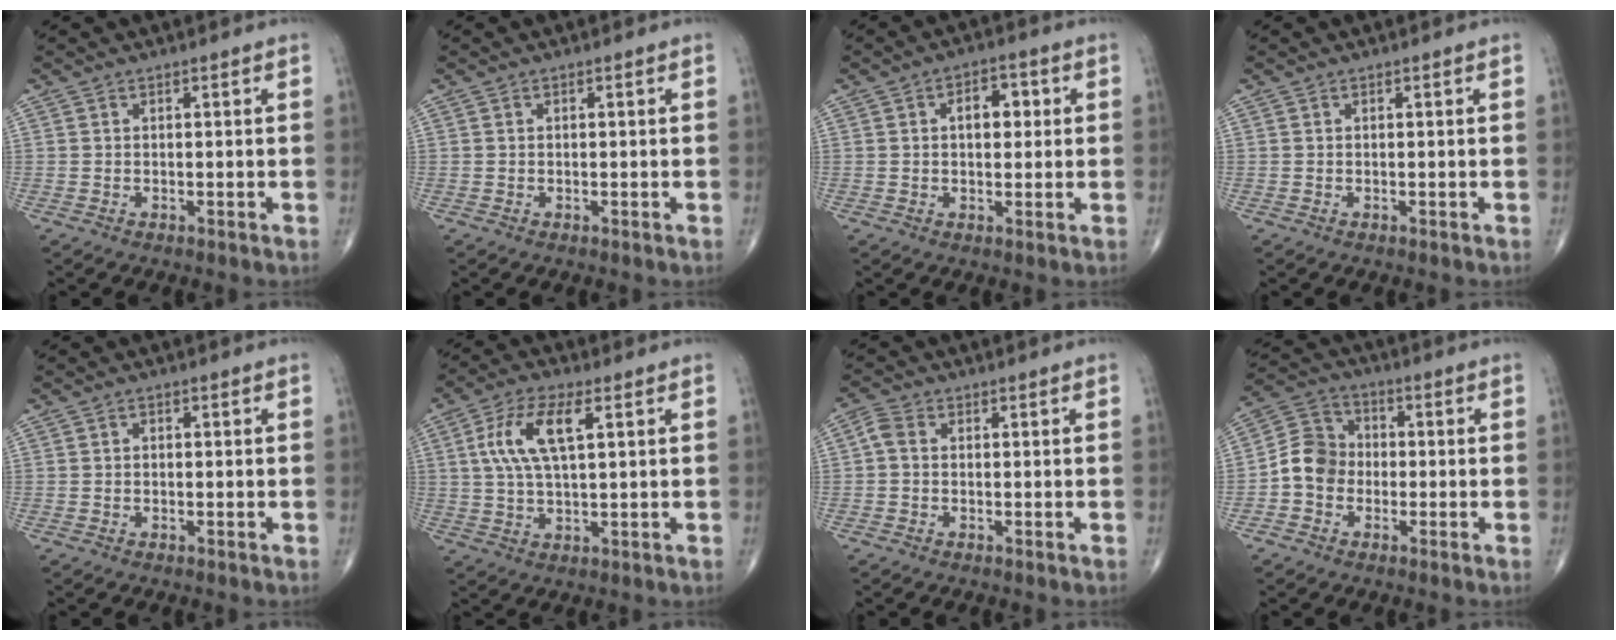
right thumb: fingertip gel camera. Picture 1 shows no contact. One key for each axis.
{"total": 0.0}
{"total": 6.0, "fx": 1.2, "fy": 3.6, "fz": 4.7, "tx": -0.050, "ty": 0.008, "tz": 0.013}
{"total": 0.0}
{"total": 0.8, "fx": 0.0, "fy": 0.6, "fz": 0.5, "tx": -0.007, "ty": 0.003, "tz": -0.001}
{"total": 10.1, "fx": 2.8, "fy": 3.9, "fz": 8.9, "tx": -0.188, "ty": 0.008, "tz": 0.055}
{"total": 2.6, "fx": -0.1, "fy": 1.8, "fz": 1.8, "tx": -0.039, "ty": 0.006, "tz": -0.011}
{"total": 7.8, "fx": -1.7, "fy": 6.7, "fz": 3.7, "tx": -0.050, "ty": 0.032, "tz": -0.047}